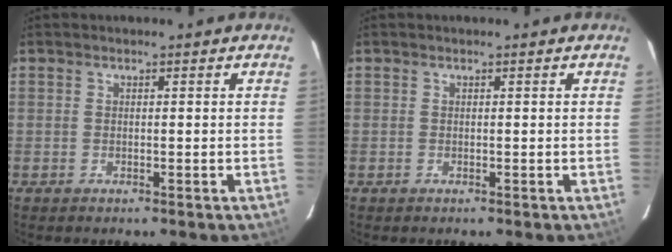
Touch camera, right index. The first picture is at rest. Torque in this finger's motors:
{"motor_torque": [0.04, -0.04, 0.00, 0.01]}